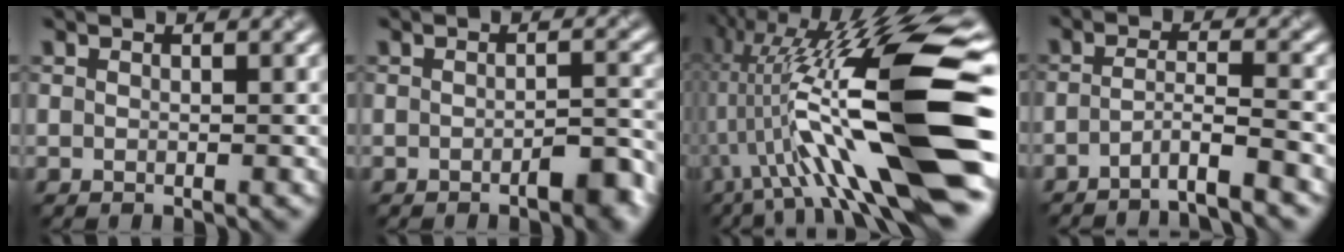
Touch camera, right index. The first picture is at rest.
{"total": 2.7, "force": [-2.0, 0.8, 1.6], "torque": [-0.022, 0.001, -0.031]}
{"total": 16.5, "force": [-1.2, 3.2, 16.2], "torque": [-0.298, 0.016, -0.015]}
{"total": 3.1, "force": [-2.6, 0.2, 1.7], "torque": [-0.025, 0.001, -0.059]}